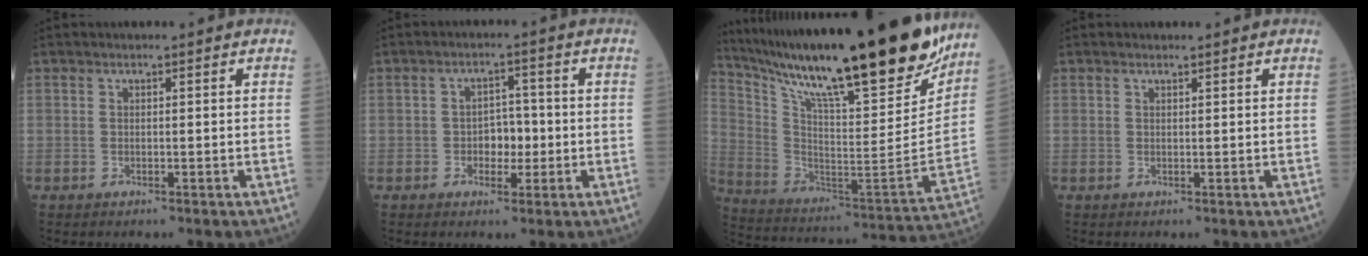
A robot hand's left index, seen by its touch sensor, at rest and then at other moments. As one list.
[{"total": 3.9, "force": [-0.8, 2.5, 2.8], "torque": [-0.041, 0.010, -0.012]}, {"total": 31.4, "force": [25.2, 2.5, 18.5], "torque": [-0.327, -0.064, 0.387]}, {"total": 0.5, "force": [0.5, 0.1, 0.1], "torque": [-0.010, 0.001, 0.009]}]